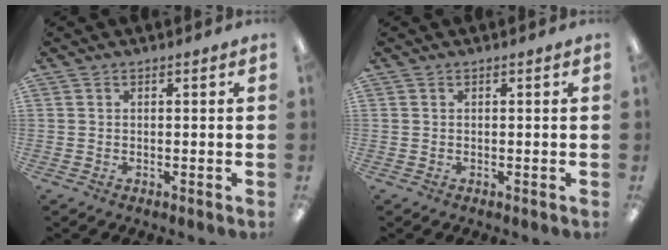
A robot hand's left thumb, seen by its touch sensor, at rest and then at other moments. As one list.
[{"total": 0.0}]